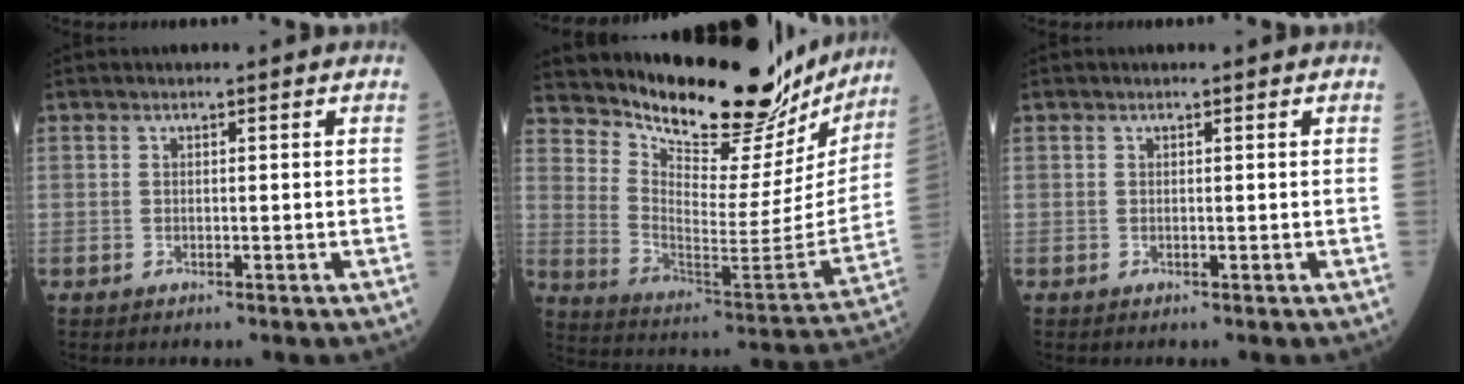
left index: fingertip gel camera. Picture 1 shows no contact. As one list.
[{"total": 24.3, "force": [21.9, 6.3, 8.3], "torque": [-0.131, -0.071, 0.305]}, {"total": 0.0}]